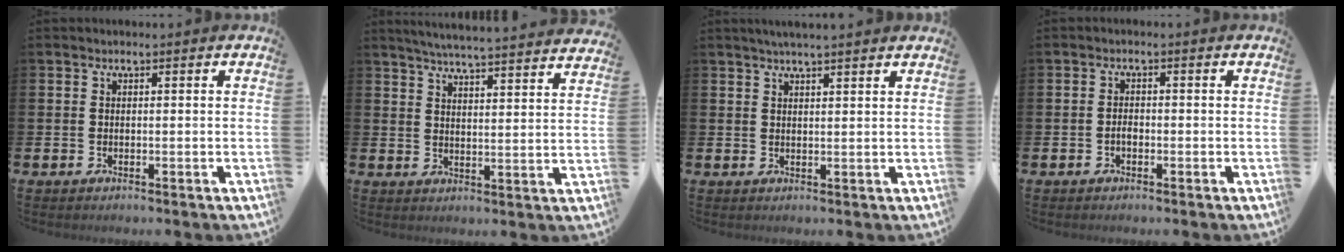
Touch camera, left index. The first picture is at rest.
{"total": 5.6, "force": [5.5, -0.3, 1.1], "torque": [-0.033, -0.043, 0.095]}
{"total": 2.6, "force": [2.5, -0.3, 0.6], "torque": [-0.010, -0.008, 0.044]}
{"total": 1.3, "force": [-0.5, 0.7, 0.9], "torque": [-0.013, -0.001, -0.012]}